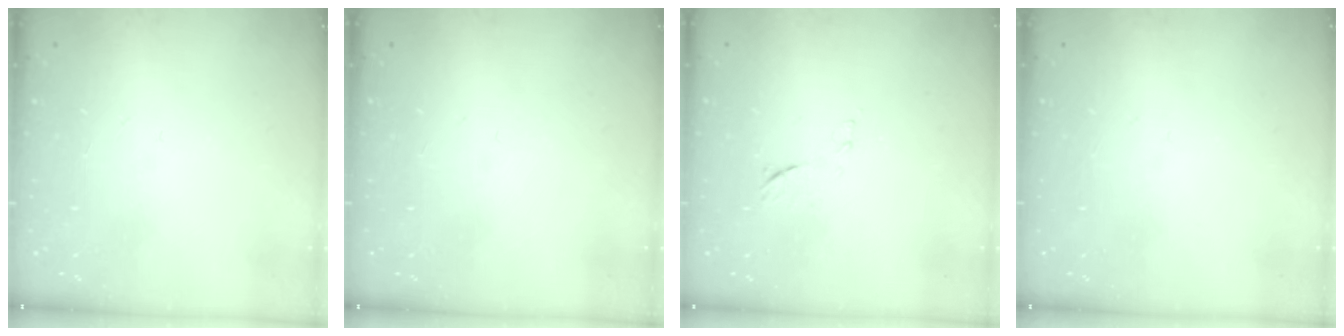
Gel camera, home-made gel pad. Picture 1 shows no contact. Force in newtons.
{"total": 0.0}
{"total": 7.1, "press": 7.1, "slide": 0.7}
{"total": 0.0}